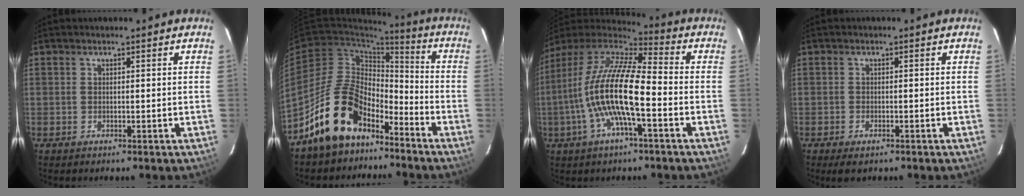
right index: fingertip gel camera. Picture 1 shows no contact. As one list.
[{"total": 15.4, "force": [-10.6, 8.1, 7.6], "torque": [-0.151, 0.033, -0.176]}, {"total": 16.7, "force": [-3.8, 3.6, 15.9], "torque": [-0.291, -0.007, -0.076]}, {"total": 2.8, "force": [-2.0, 1.2, 1.6], "torque": [-0.036, -0.010, -0.034]}]